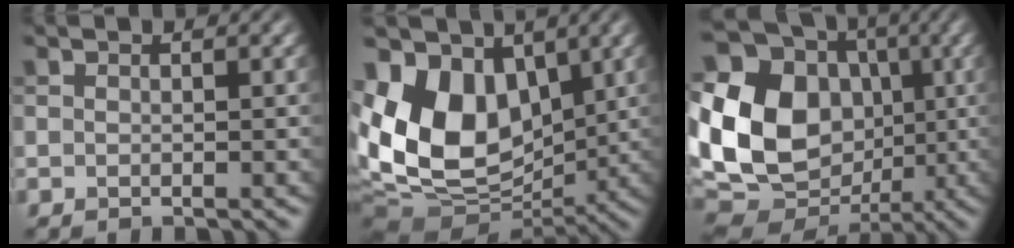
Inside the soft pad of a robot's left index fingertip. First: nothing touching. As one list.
[{"total": 11.6, "force": [1.5, 8.0, 8.3], "torque": [-0.172, -0.006, 0.016]}, {"total": 18.6, "force": [-0.4, 15.2, 10.7], "torque": [-0.248, 0.013, -0.012]}]